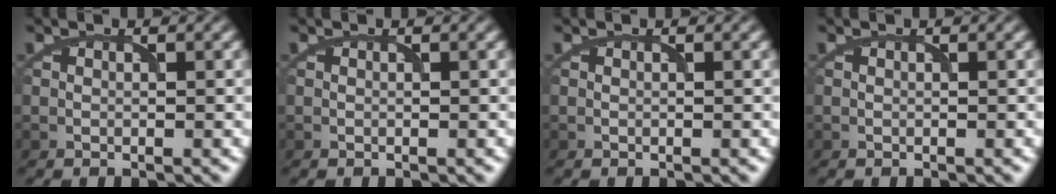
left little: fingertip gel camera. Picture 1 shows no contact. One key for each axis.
{"total": 0.0}
{"total": 0.0}
{"total": 0.0}